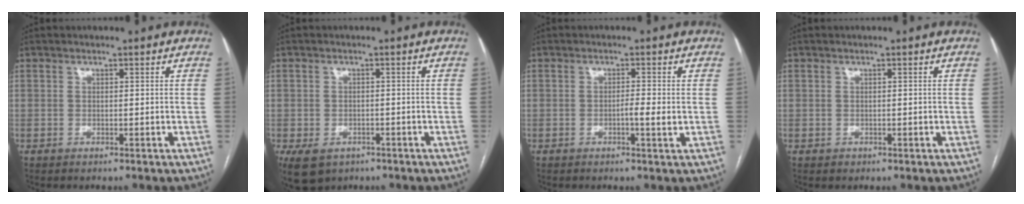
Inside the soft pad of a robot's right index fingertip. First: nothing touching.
{"total": 6.7, "force": [-3.7, 4.8, 2.7], "torque": [-0.051, -0.001, -0.045]}
{"total": 2.0, "force": [-0.4, 0.0, 2.0], "torque": [-0.031, -0.001, -0.007]}
{"total": 0.6, "force": [-0.2, 0.6, 0.0], "torque": [-0.001, 0.004, -0.002]}